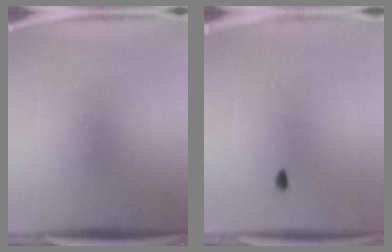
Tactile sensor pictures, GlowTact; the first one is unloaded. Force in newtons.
{"total": 0.6}